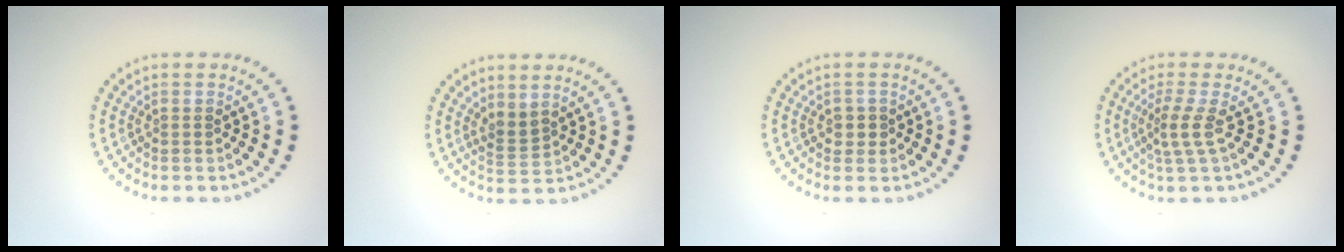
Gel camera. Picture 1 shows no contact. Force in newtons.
{"total": 1.8, "press": 1.3, "slide": 1.3}
{"total": 1.1, "press": 1.0, "slide": 0.5}
{"total": 2.2, "press": 1.4, "slide": 1.7}